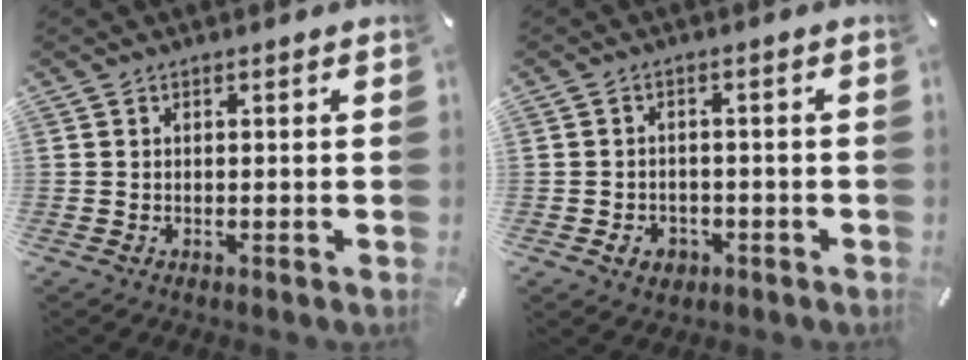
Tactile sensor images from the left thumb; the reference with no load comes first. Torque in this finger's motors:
{"motor_torque": [0.53, 0.60, 0.06, -0.16, -0.01]}